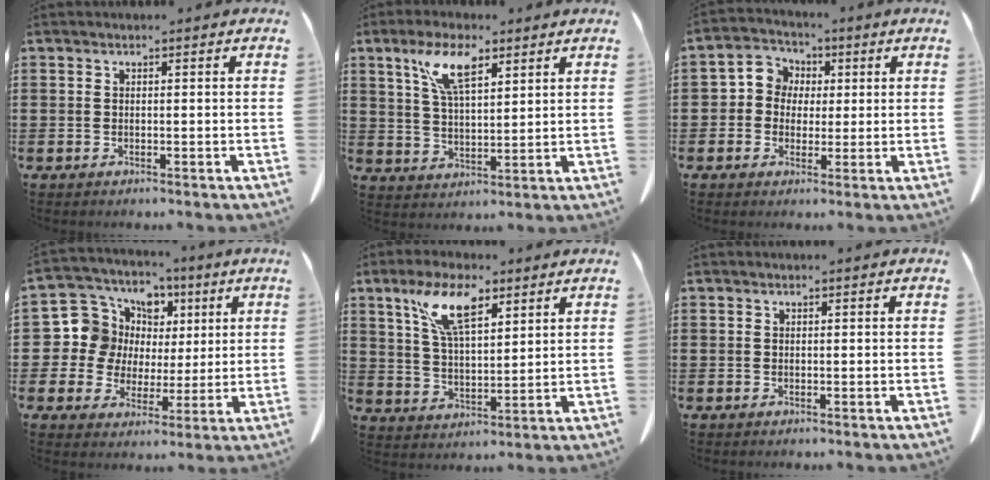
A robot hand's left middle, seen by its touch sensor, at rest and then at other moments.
{"total": 8.7, "force": [5.1, 3.2, 6.3], "torque": [-0.129, 0.004, 0.090]}
{"total": 5.1, "force": [0.8, 4.9, 1.2], "torque": [-0.049, 0.012, 0.010]}
{"total": 8.9, "force": [1.8, 8.6, 1.5], "torque": [-0.091, -0.018, 0.034]}
{"total": 10.2, "force": [6.1, 3.9, 7.2], "torque": [-0.156, 0.005, 0.113]}
{"total": 0.0}